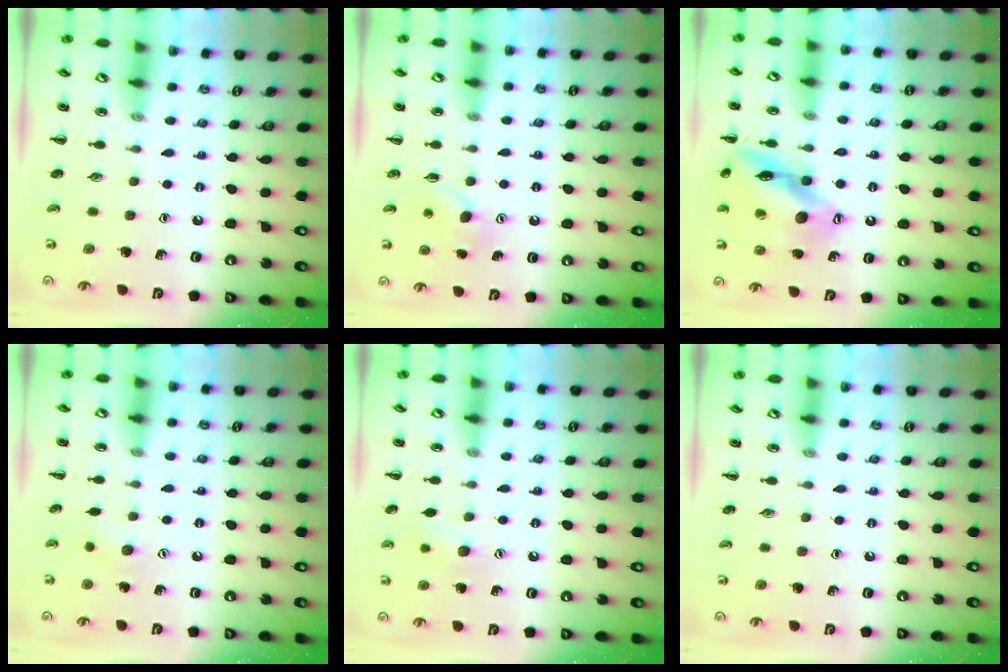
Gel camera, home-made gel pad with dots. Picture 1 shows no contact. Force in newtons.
{"total": 3.9, "press": 3.7, "slide": 1.1}
{"total": 15.3, "press": 15.2, "slide": 2.2}
{"total": 5.0, "press": 4.9, "slide": 1.1}
{"total": 6.9, "press": 6.7, "slide": 1.5}
{"total": 0.0}